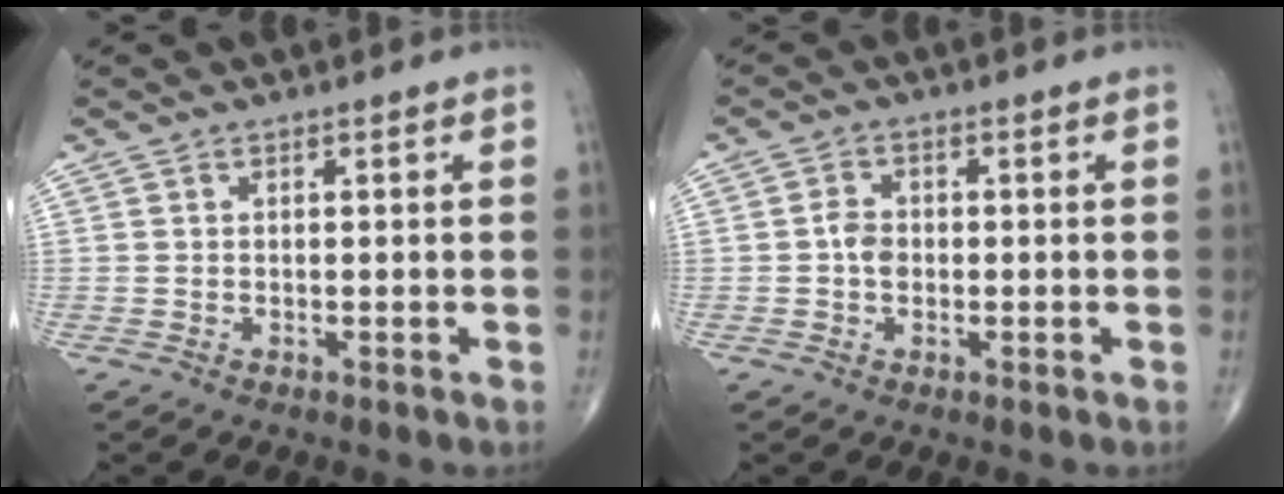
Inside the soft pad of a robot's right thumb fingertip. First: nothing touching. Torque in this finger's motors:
{"motor_torque": [0.24, 0.14, 0.15, -0.09, 0.15]}